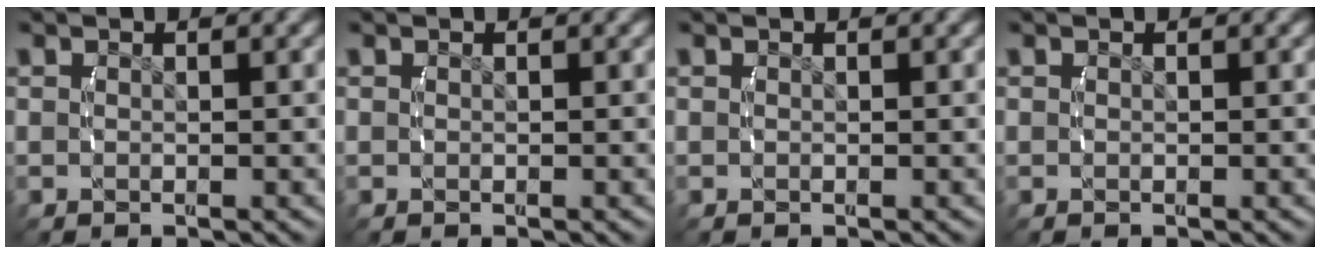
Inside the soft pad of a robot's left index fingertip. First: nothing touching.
{"total": 0.0}
{"total": 0.0}
{"total": 0.0}